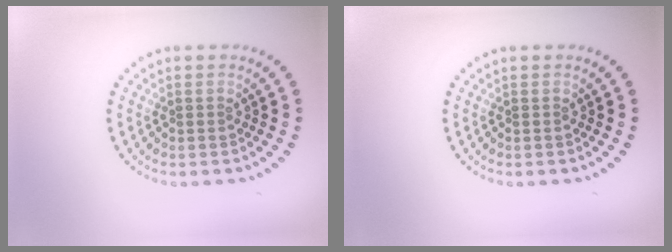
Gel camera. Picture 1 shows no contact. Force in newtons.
{"total": 0.0}